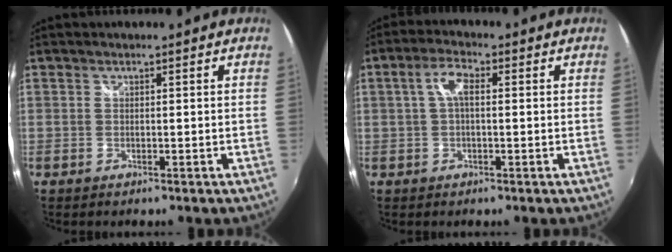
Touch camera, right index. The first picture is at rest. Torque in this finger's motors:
{"motor_torque": [0.64, -0.04, 0.35, 0.09]}